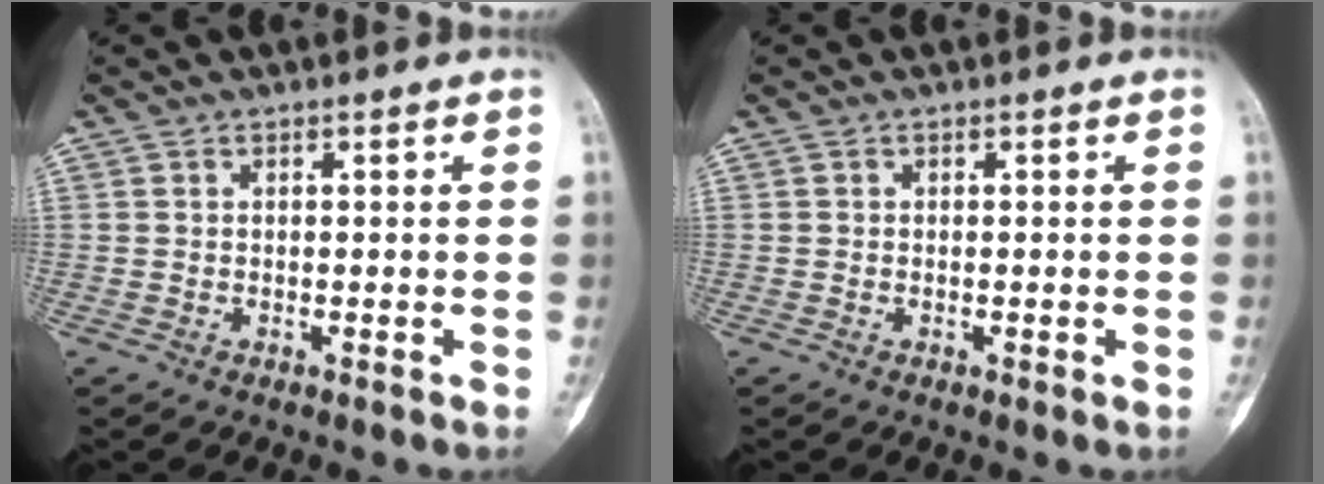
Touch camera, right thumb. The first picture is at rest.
{"total": 0.5, "force": [-0.2, 0.2, 0.4], "torque": [-0.004, -0.001, -0.003]}